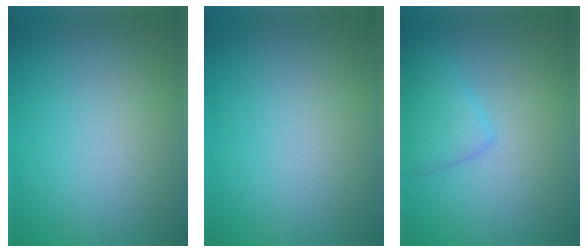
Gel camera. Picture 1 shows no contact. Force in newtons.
{"total": 0.0}
{"total": 2.6, "press": 2.6, "slide": 0.1}